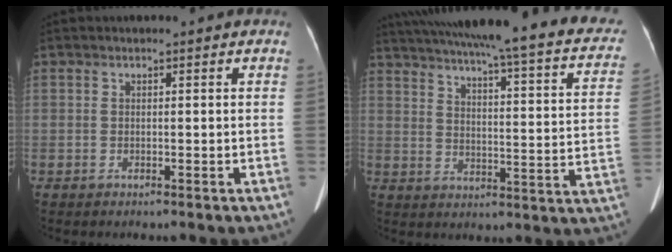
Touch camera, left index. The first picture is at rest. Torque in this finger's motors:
{"motor_torque": [0.82, -1.32, 0.08, 0.14]}